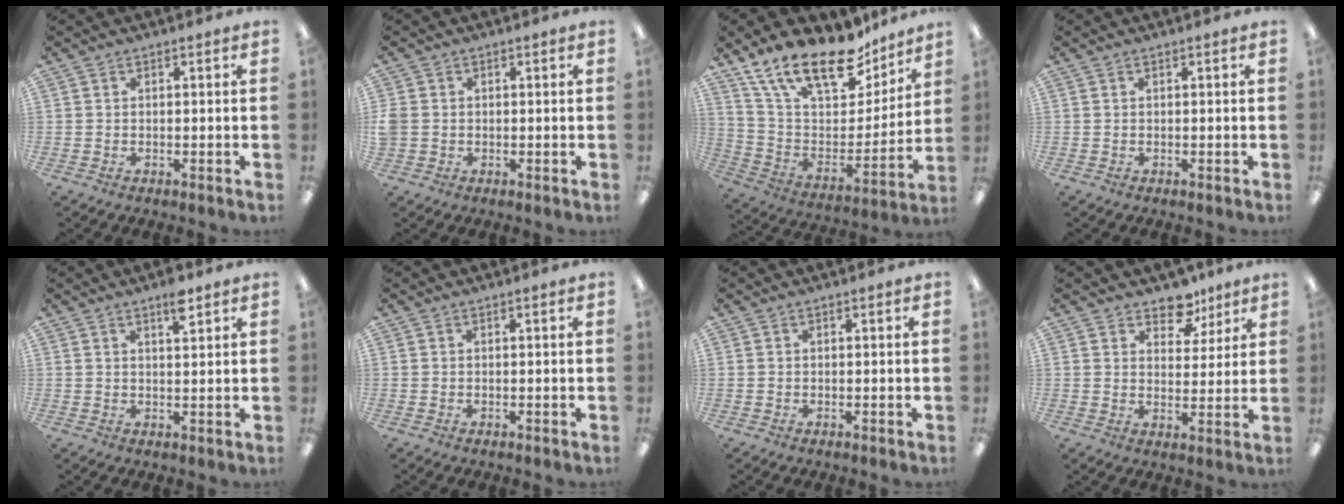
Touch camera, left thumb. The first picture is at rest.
{"total": 2.8, "force": [-0.2, 2.5, 1.2], "torque": [-0.019, 0.006, -0.002]}
{"total": 23.0, "force": [16.7, 9.3, 12.8], "torque": [-0.227, -0.102, 0.297]}
{"total": 0.0}
{"total": 4.5, "force": [3.1, 1.2, 3.0], "torque": [-0.044, -0.011, 0.049]}
{"total": 0.0}
{"total": 0.0}
{"total": 8.0, "force": [6.1, 4.6, 2.4], "torque": [-0.031, -0.032, 0.109]}